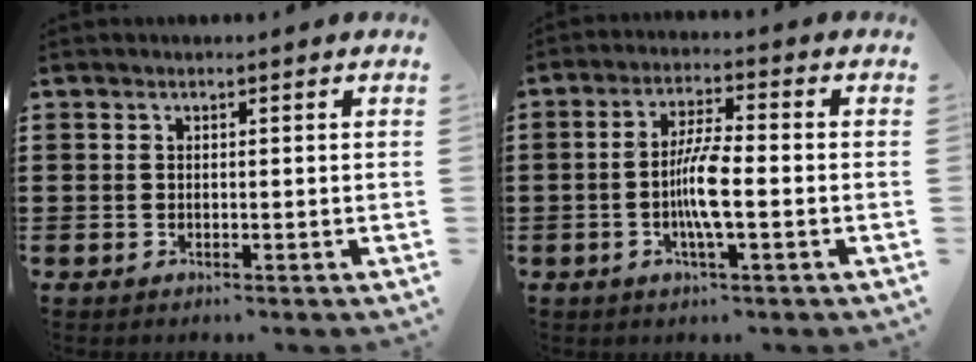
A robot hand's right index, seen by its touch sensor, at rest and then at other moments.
{"total": 6.4, "force": [-1.4, 1.1, 6.2], "torque": [-0.121, -0.002, -0.030]}